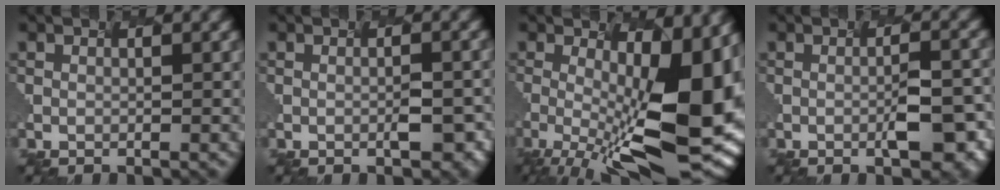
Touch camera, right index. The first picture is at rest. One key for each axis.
{"total": 2.2, "fx": -1.1, "fy": 0.1, "fz": 1.9, "tx": -0.041, "ty": -0.011, "tz": 0.015}
{"total": 11.1, "fx": -2.0, "fy": 2.6, "fz": 10.6, "tx": -0.172, "ty": -0.012, "tz": -0.007}
{"total": 4.2, "fx": -1.6, "fy": 0.5, "fz": 3.8, "tx": -0.073, "ty": -0.018, "tz": 0.007}